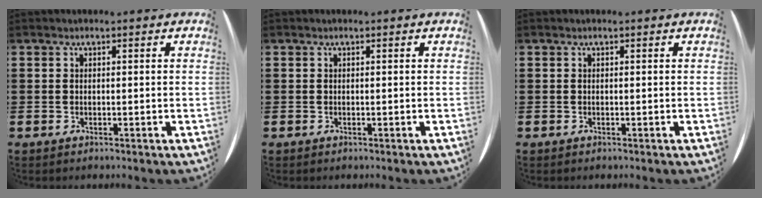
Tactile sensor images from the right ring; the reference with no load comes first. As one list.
[{"total": 0.0}, {"total": 0.0}]